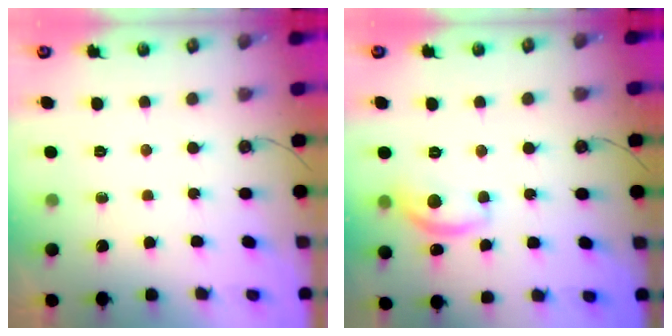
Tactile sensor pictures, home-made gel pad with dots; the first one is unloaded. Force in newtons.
{"total": 8.1, "press": 8.0, "slide": 0.6}